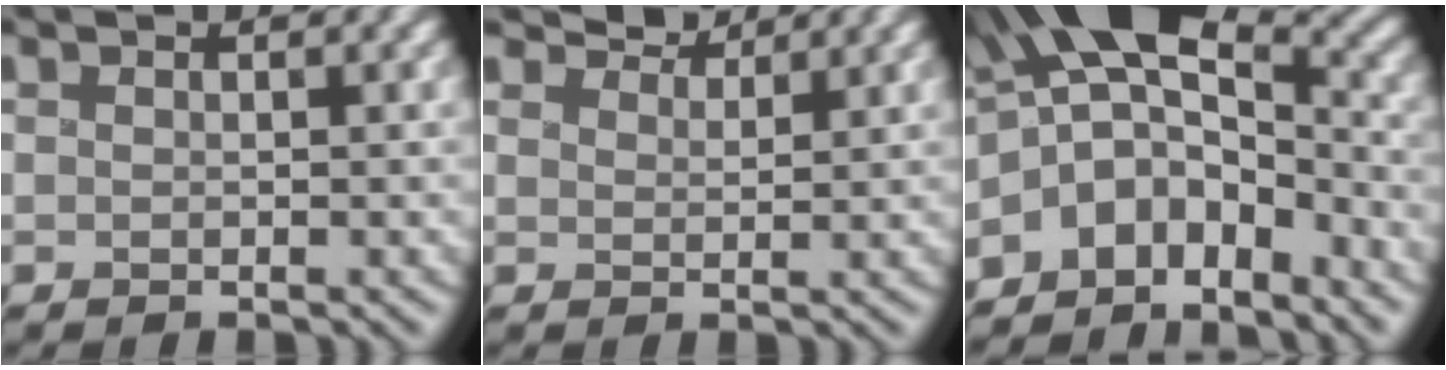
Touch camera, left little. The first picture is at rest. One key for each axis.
{"total": 3.6, "fx": 3.3, "fy": 0.9, "fz": 0.9, "tx": -0.031, "ty": 0.005, "tz": 0.059}
{"total": 9.9, "fx": -3.9, "fy": 6.4, "fz": 6.6, "tx": -0.088, "ty": 0.003, "tz": -0.081}